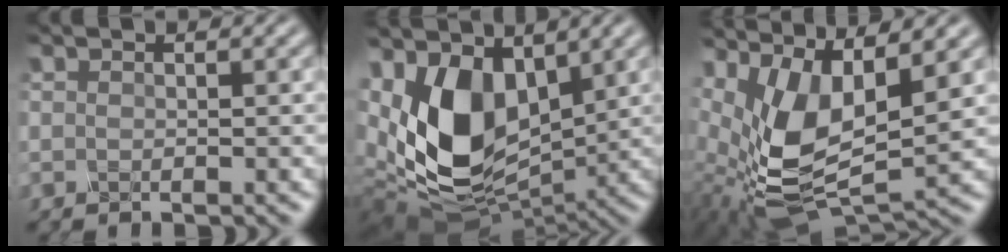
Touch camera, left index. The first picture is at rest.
{"total": 10.8, "force": [1.7, 6.6, 8.4], "torque": [-0.191, -0.023, 0.038]}
{"total": 8.6, "force": [2.9, 3.7, 7.3], "torque": [-0.175, -0.008, 0.070]}